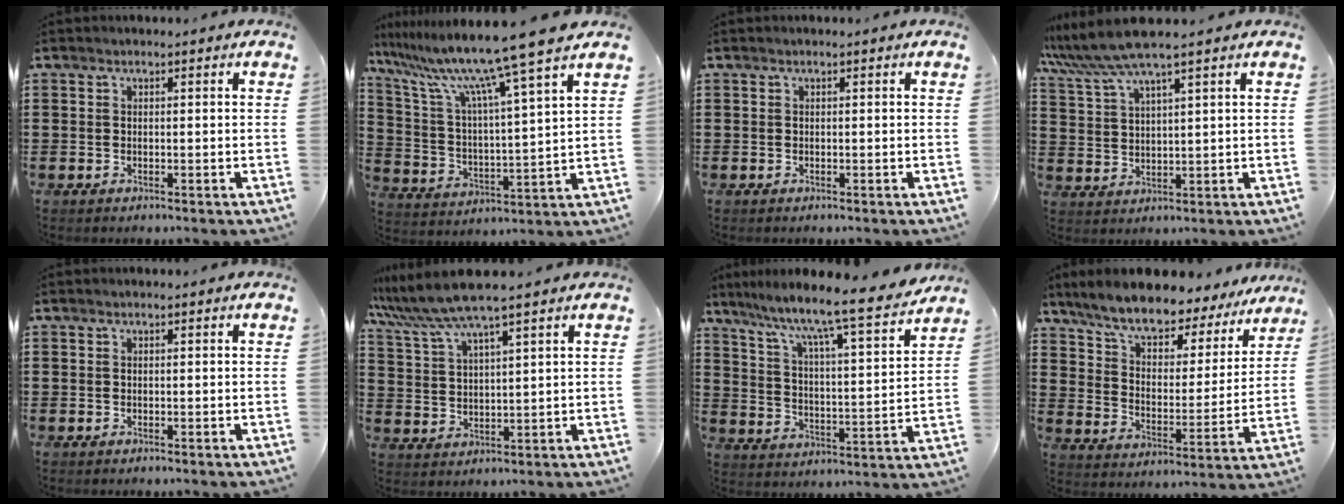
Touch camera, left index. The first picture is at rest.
{"total": 11.4, "force": [9.5, -1.2, 6.2], "torque": [-0.160, -0.061, 0.149]}
{"total": 0.0}
{"total": 6.7, "force": [5.4, 0.0, 4.0], "torque": [-0.093, -0.016, 0.096]}
{"total": 0.0}
{"total": 6.9, "force": [5.7, -0.1, 3.9], "torque": [-0.095, -0.019, 0.101]}
{"total": 8.0, "force": [6.9, -0.4, 4.2], "torque": [-0.093, -0.066, 0.101]}
{"total": 8.1, "force": [7.1, 1.8, 3.3], "torque": [-0.097, -0.042, 0.120]}